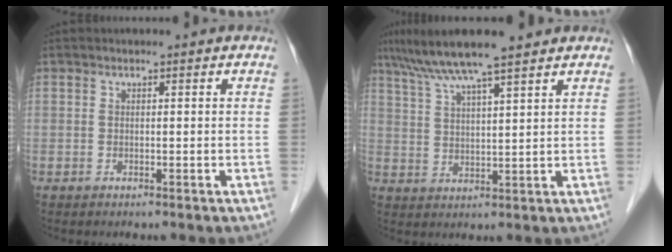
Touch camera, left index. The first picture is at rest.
{"total": 10.1, "force": [8.2, -0.1, 6.0], "torque": [-0.105, 0.030, 0.136]}